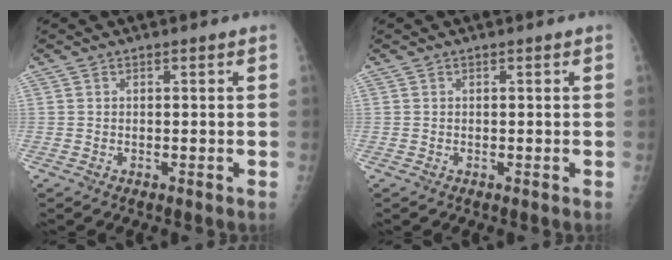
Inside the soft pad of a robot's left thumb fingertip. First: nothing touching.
{"total": 0.0}